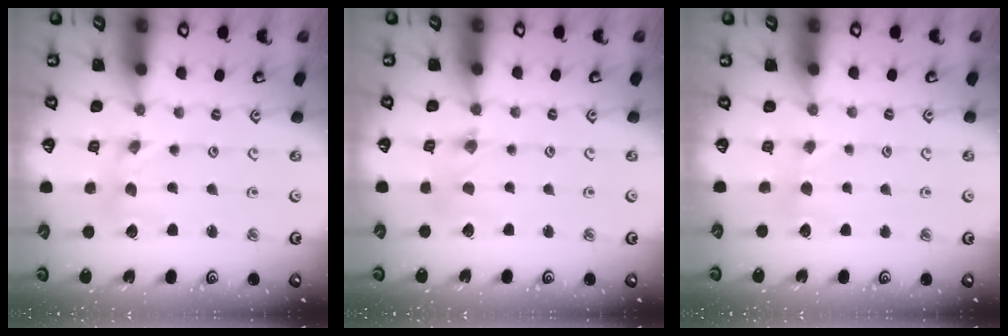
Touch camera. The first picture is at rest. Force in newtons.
{"total": 1.6, "press": 1.6, "slide": 0.2}
{"total": 2.3, "press": 2.3, "slide": 0.4}